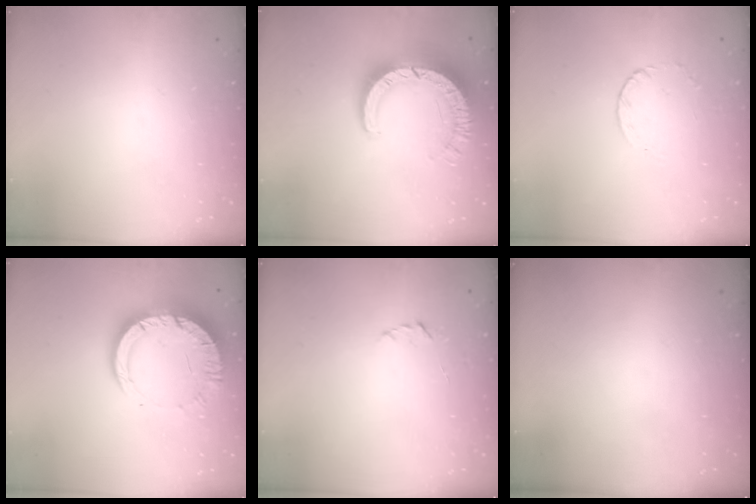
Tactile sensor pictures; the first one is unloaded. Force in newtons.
{"total": 13.2, "press": 13.2, "slide": 1.3}
{"total": 2.4, "press": 2.4, "slide": 0.3}
{"total": 13.3, "press": 13.2, "slide": 1.3}
{"total": 1.9, "press": 1.9, "slide": 0.2}
{"total": 0.0}